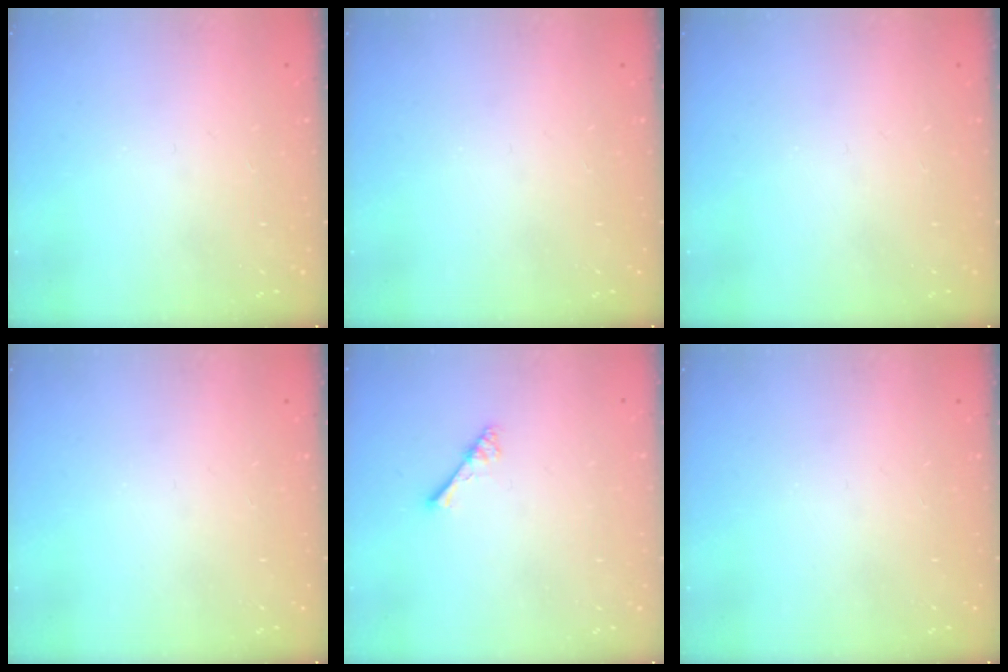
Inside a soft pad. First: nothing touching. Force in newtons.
{"total": 0.0}
{"total": 0.0}
{"total": 0.0}
{"total": 2.8, "press": 2.8, "slide": 0.4}
{"total": 0.0}